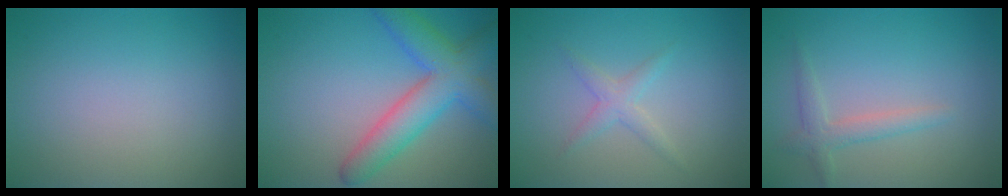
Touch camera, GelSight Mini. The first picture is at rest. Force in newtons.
{"total": 6.6, "press": 6.5, "slide": 0.3}
{"total": 1.6, "press": 1.6, "slide": 0.0}
{"total": 2.0, "press": 2.0, "slide": 0.2}